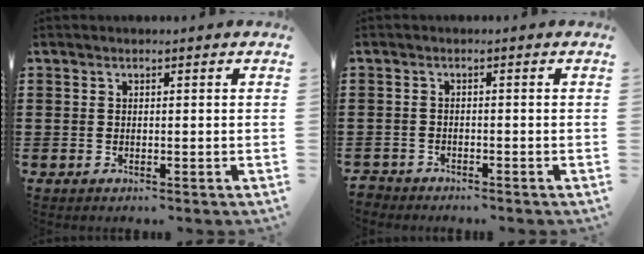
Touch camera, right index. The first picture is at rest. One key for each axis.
{"total": 1.7, "fx": -1.7, "fy": 0.4, "fz": -0.1, "tx": -0.004, "ty": 0.001, "tz": -0.038}